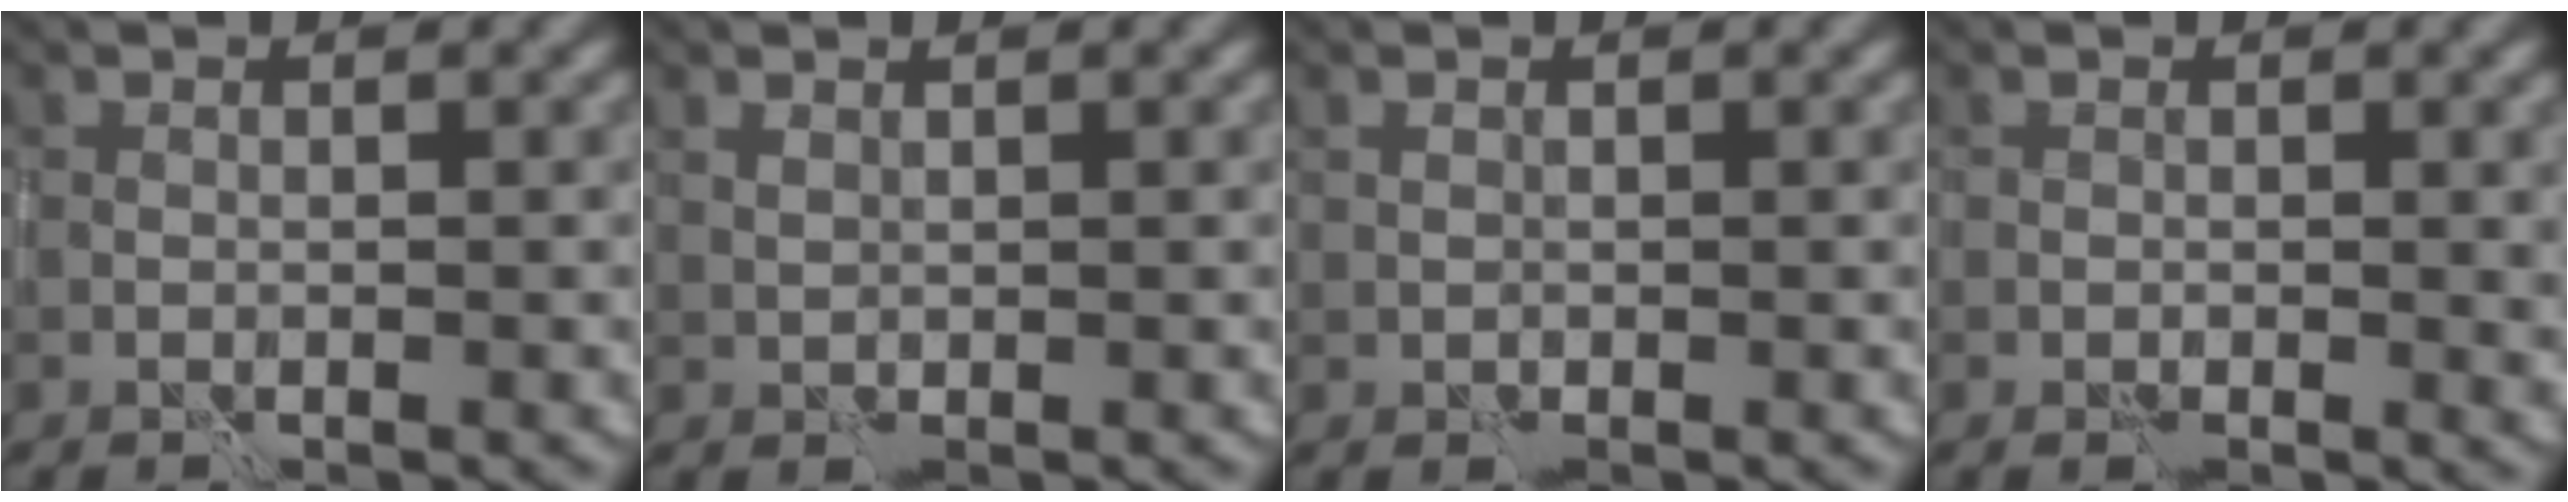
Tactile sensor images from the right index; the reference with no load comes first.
{"total": 0.6, "force": [0.5, 0.1, 0.1], "torque": [-0.003, 0.003, 0.012]}
{"total": 0.0}
{"total": 1.8, "force": [-0.4, 0.8, 1.6], "torque": [-0.021, -0.006, -0.006]}